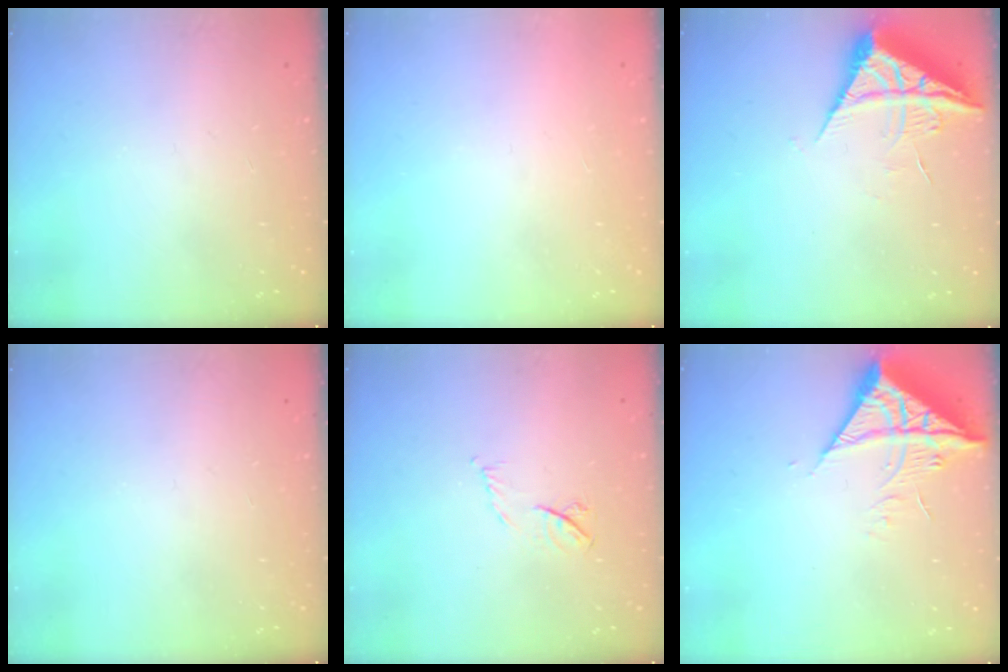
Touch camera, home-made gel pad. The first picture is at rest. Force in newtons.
{"total": 1.5, "press": 1.5, "slide": 0.1}
{"total": 7.6, "press": 7.6, "slide": 0.5}
{"total": 0.0}
{"total": 5.2, "press": 5.1, "slide": 0.8}
{"total": 10.4, "press": 10.3, "slide": 1.4}